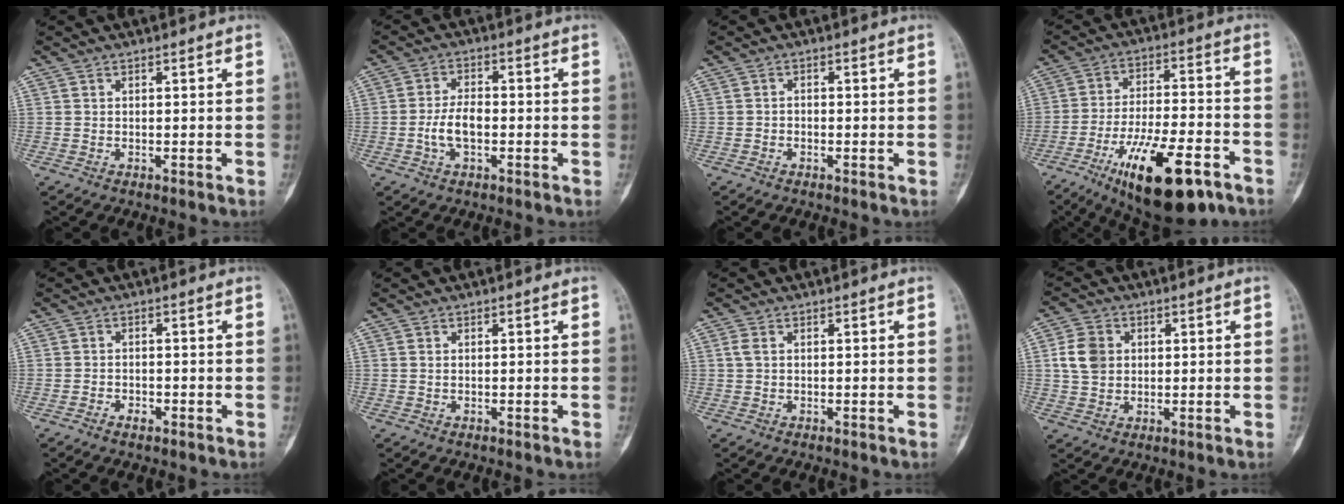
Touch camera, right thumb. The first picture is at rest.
{"total": 5.5, "force": [-1.3, 2.8, 4.5], "torque": [-0.087, 0.016, -0.028]}
{"total": 0.9, "force": [-0.5, 0.6, 0.4], "torque": [0.000, 0.004, -0.014]}
{"total": 19.6, "force": [-10.5, 6.8, 15.1], "torque": [-0.245, 0.048, -0.165]}
{"total": 1.8, "force": [-1.1, 1.0, 0.9], "torque": [-0.015, 0.008, -0.021]}
{"total": 0.6, "force": [0.2, 0.4, 0.4], "torque": [-0.011, 0.003, 0.004]}
{"total": 1.3, "force": [0.2, 0.8, 1.0], "torque": [-0.028, 0.003, 0.004]}
{"total": 6.5, "force": [1.1, 5.2, 3.7], "torque": [-0.060, 0.003, 0.019]}